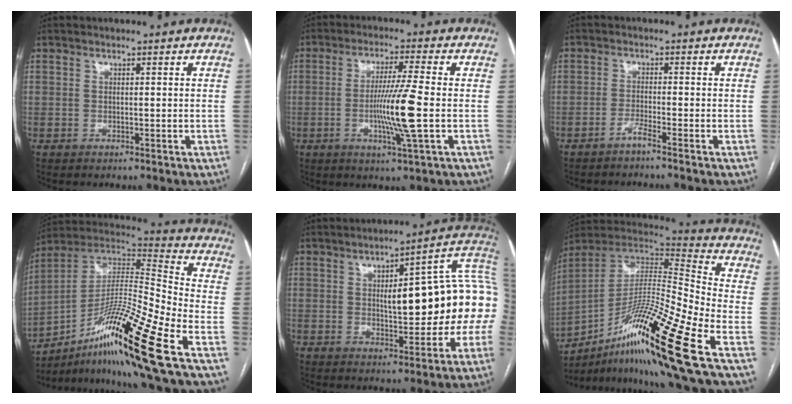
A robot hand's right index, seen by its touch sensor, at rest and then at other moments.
{"total": 9.2, "force": [-1.6, -1.1, 9.0], "torque": [-0.169, -0.014, -0.030]}
{"total": 2.1, "force": [-1.7, -0.8, 0.9], "torque": [-0.021, 0.002, -0.036]}
{"total": 22.2, "force": [-11.7, -0.2, 18.9], "torque": [-0.321, -0.005, -0.204]}
{"total": 19.2, "force": [1.0, 5.0, 18.5], "torque": [-0.221, 0.040, 0.019]}
{"total": 24.8, "force": [-12.8, 0.0, 21.2], "torque": [-0.353, -0.016, -0.223]}